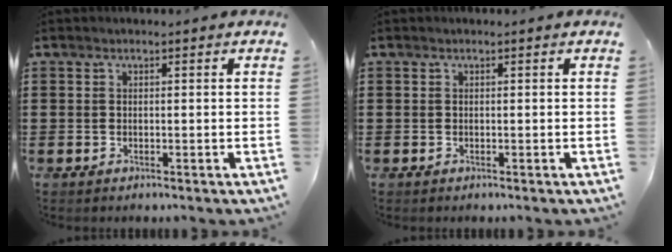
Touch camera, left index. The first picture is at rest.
{"total": 0.0}